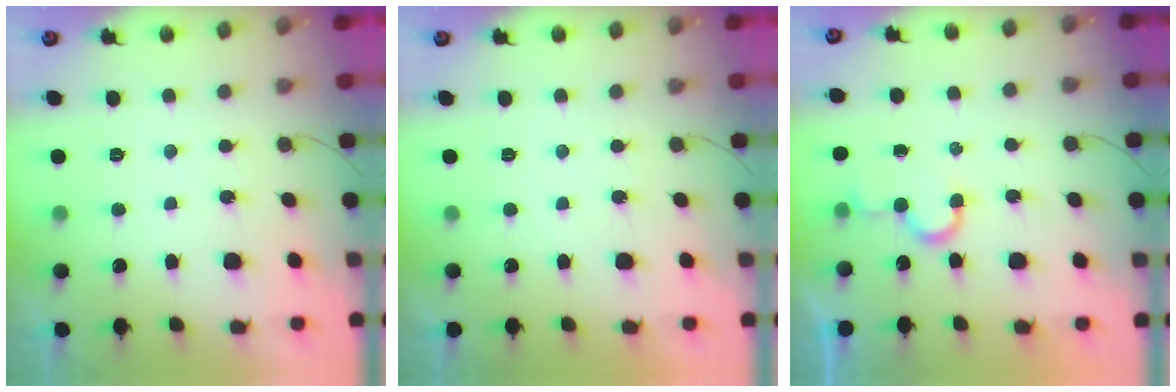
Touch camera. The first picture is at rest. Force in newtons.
{"total": 1.7, "press": 1.7, "slide": 0.0}
{"total": 4.3, "press": 4.3, "slide": 0.3}